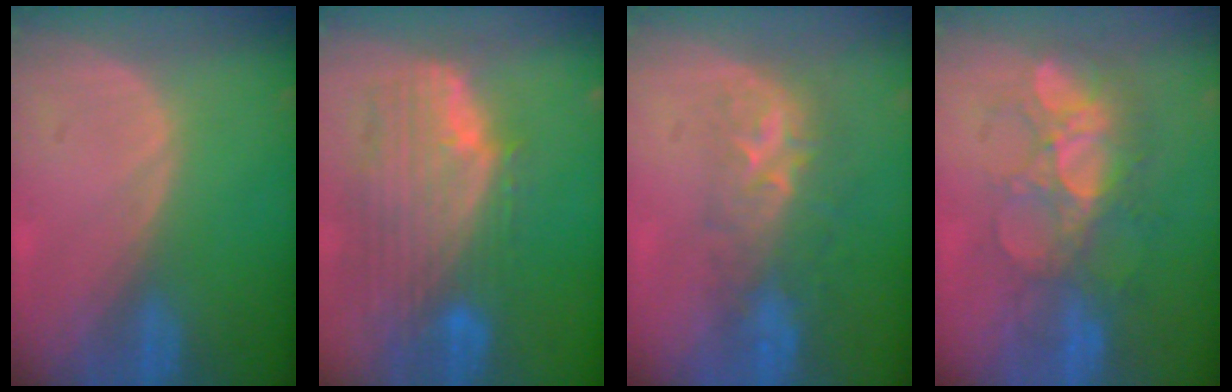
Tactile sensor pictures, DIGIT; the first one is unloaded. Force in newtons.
{"total": 11.5, "press": 9.8, "slide": 6.0}
{"total": 8.5, "press": 7.3, "slide": 4.2}
{"total": 8.3, "press": 8.1, "slide": 1.8}